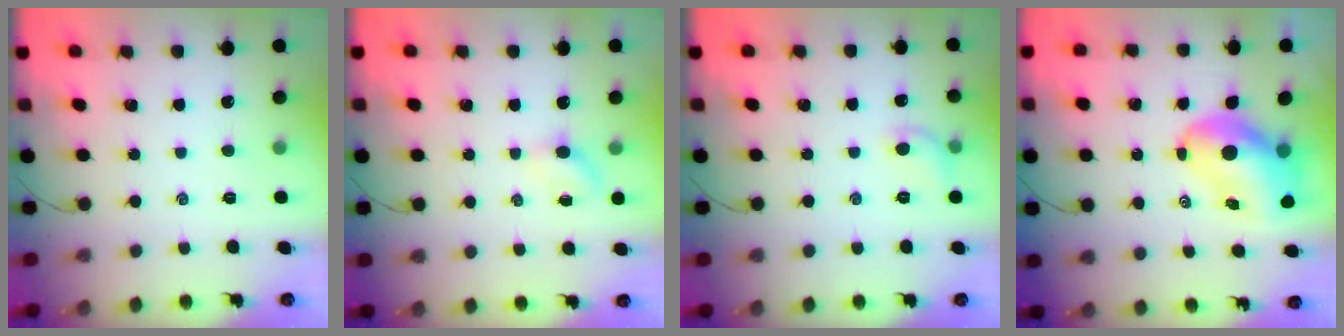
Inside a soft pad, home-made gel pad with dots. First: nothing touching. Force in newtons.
{"total": 2.8, "press": 2.7, "slide": 0.9}
{"total": 6.2, "press": 6.0, "slide": 1.4}
{"total": 10.8, "press": 10.3, "slide": 3.1}